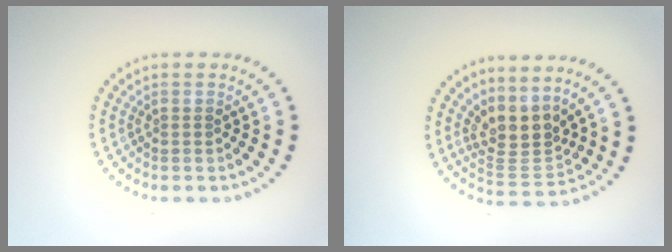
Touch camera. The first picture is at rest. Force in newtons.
{"total": 3.5, "press": 2.6, "slide": 2.3}